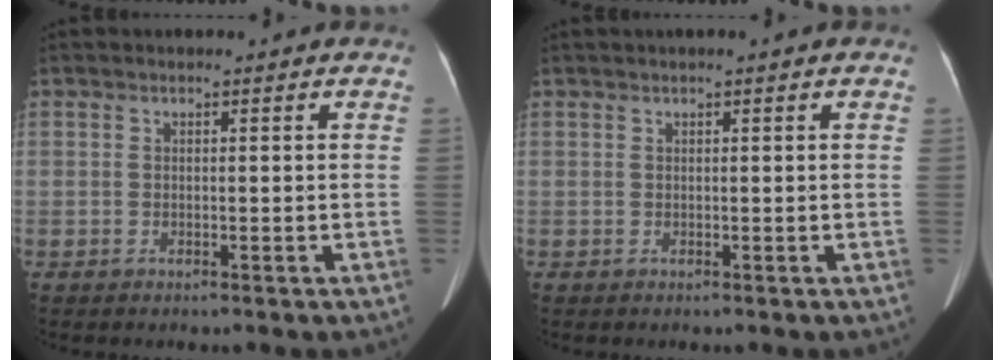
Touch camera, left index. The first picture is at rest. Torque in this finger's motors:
{"motor_torque": [1.02, -1.12, 0.24, 0.04]}